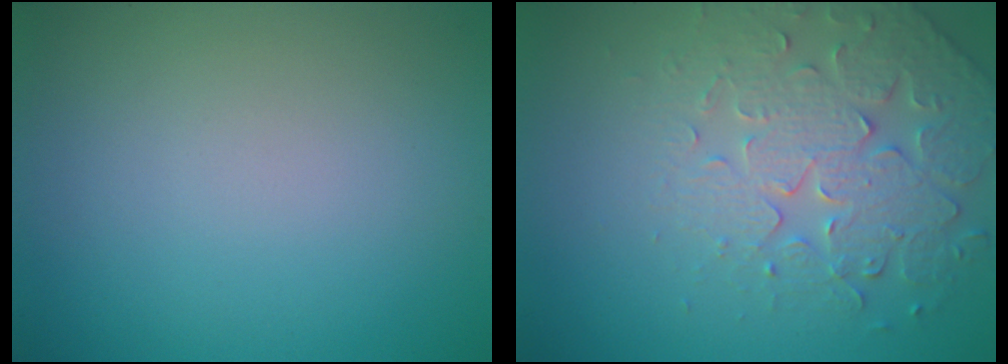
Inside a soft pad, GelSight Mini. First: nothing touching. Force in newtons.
{"total": 4.5, "press": 4.4, "slide": 1.1}